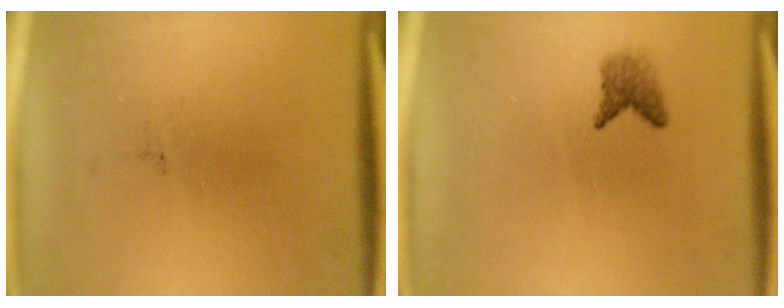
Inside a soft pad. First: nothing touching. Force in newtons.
{"total": 1.9}